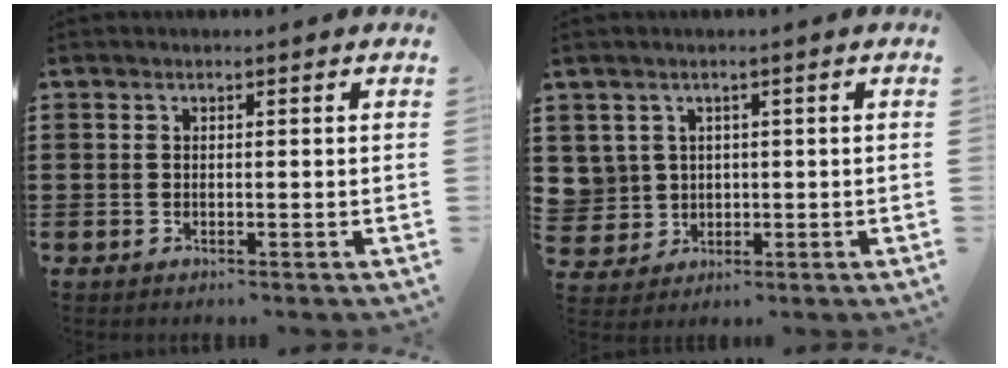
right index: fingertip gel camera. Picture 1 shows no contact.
{"total": 3.1, "force": [1.1, 2.9, 0.1], "torque": [-0.020, 0.007, 0.022]}